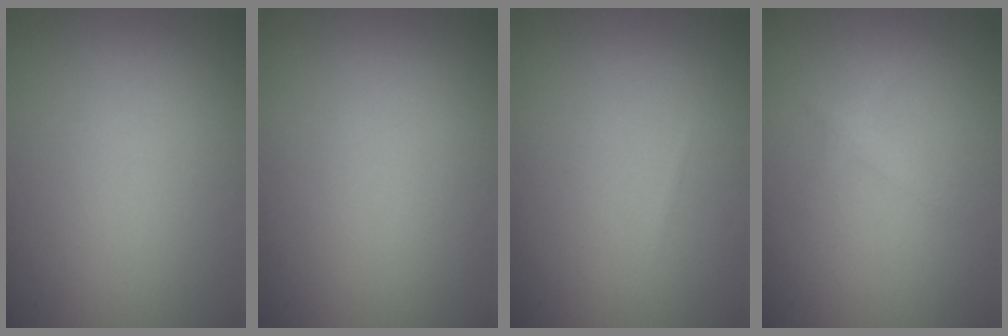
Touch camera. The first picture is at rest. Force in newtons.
{"total": 0.0}
{"total": 0.0}
{"total": 1.1, "press": 1.1, "slide": 0.0}